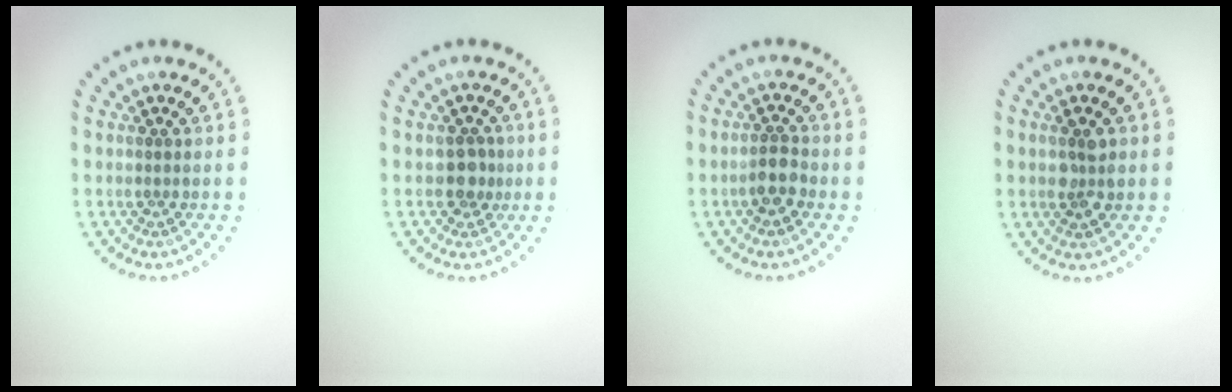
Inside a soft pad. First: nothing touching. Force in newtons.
{"total": 2.0, "press": 1.8, "slide": 0.8}
{"total": 2.1, "press": 1.9, "slide": 0.8}
{"total": 2.0, "press": 1.9, "slide": 0.4}